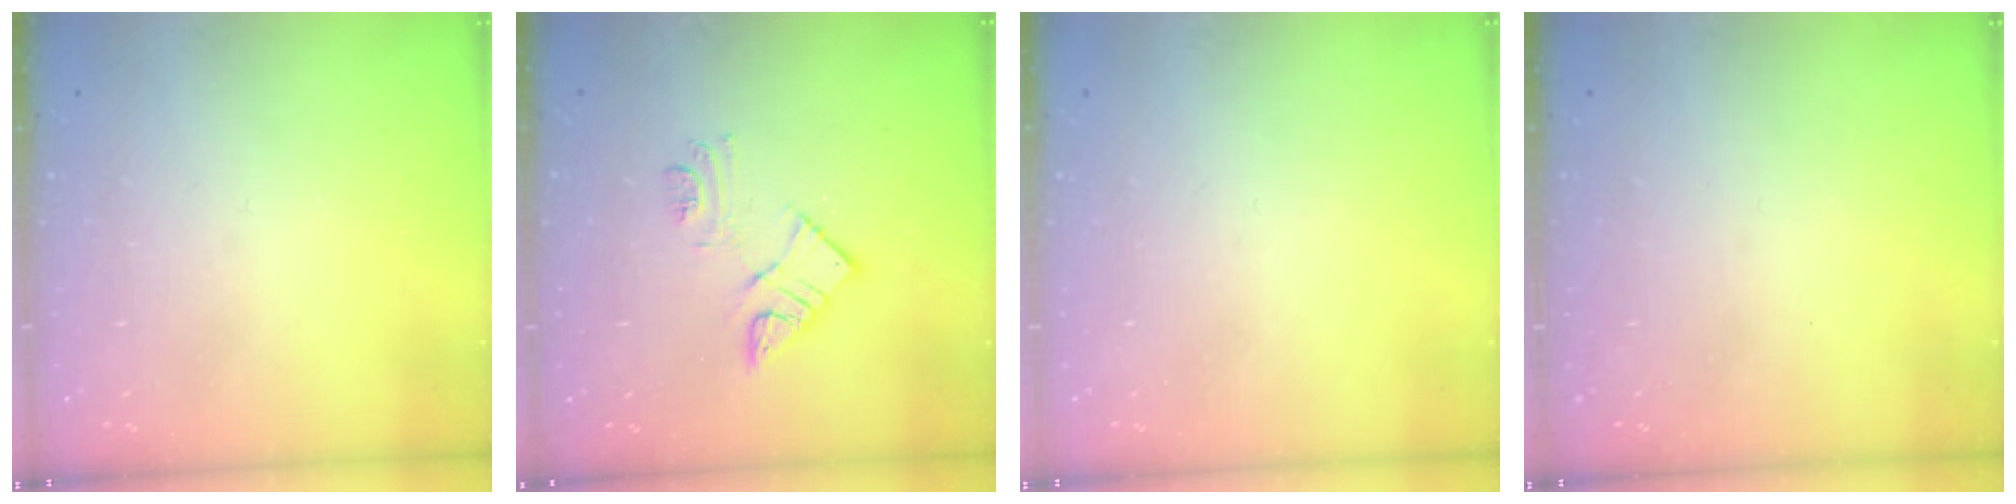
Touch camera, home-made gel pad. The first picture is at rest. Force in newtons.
{"total": 10.5, "press": 10.5, "slide": 0.7}
{"total": 1.5, "press": 1.5, "slide": 0.1}
{"total": 0.0}